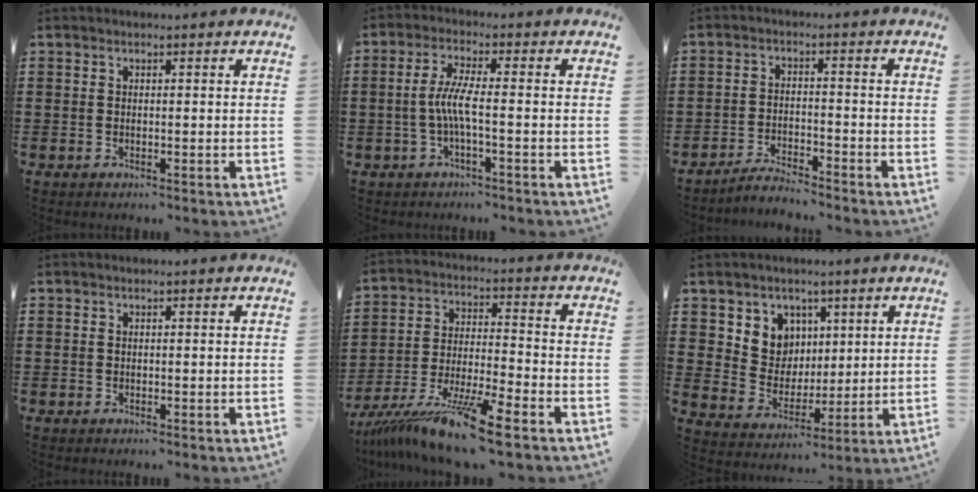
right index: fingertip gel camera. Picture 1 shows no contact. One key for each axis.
{"total": 5.0, "fx": -1.1, "fy": 0.5, "fz": 4.8, "tx": -0.110, "ty": -0.007, "tz": -0.030}
{"total": 3.2, "fx": -3.2, "fy": 0.0, "fz": 0.4, "tx": -0.011, "ty": 0.006, "tz": -0.066}
{"total": 0.0}
{"total": 13.4, "fx": -10.2, "fy": 1.0, "fz": 8.5, "tx": -0.155, "ty": 0.013, "tz": -0.183}
{"total": 7.2, "fx": 3.6, "fy": 6.2, "fz": 1.0, "tx": -0.052, "ty": -0.009, "tz": 0.069}